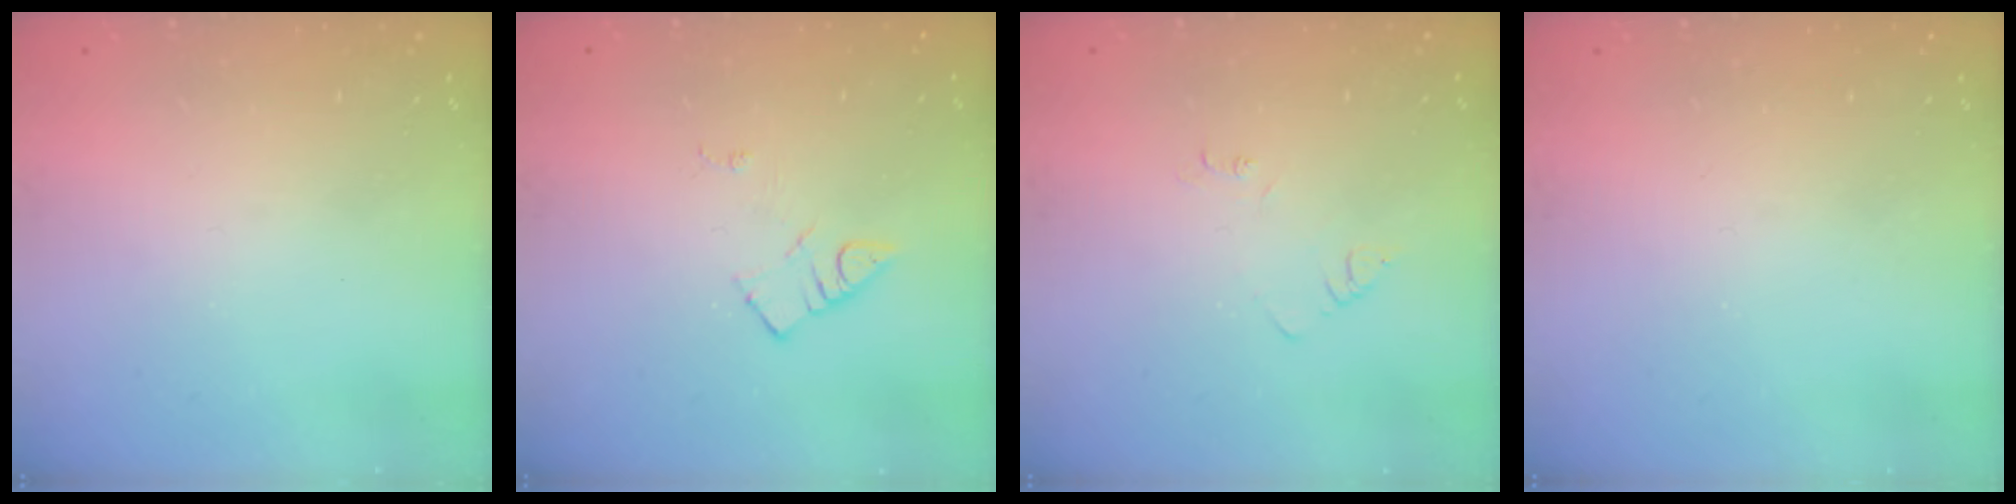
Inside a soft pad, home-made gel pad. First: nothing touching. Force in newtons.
{"total": 4.5, "press": 4.4, "slide": 0.7}
{"total": 3.0, "press": 3.0, "slide": 0.4}
{"total": 2.2, "press": 2.1, "slide": 0.4}